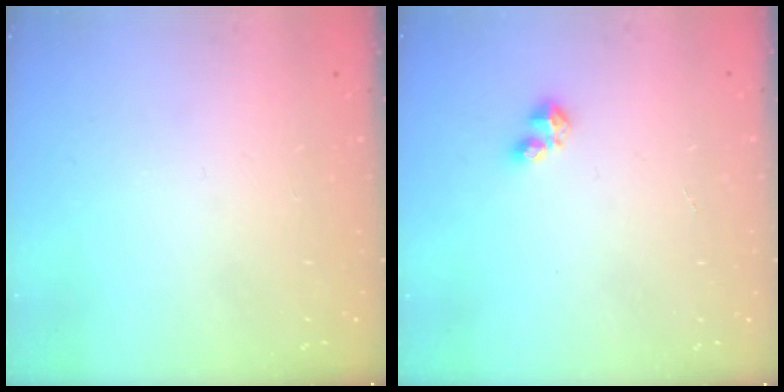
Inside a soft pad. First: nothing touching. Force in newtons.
{"total": 3.3, "press": 3.3, "slide": 0.5}